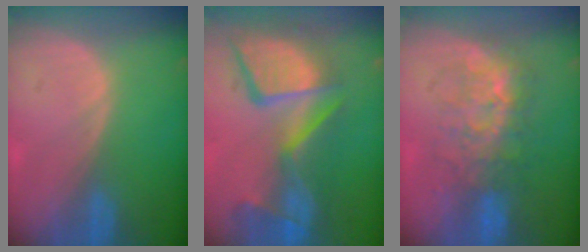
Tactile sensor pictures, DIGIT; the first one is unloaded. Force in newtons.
{"total": 13.5, "press": 11.1, "slide": 7.7}
{"total": 7.8, "press": 7.7, "slide": 1.6}